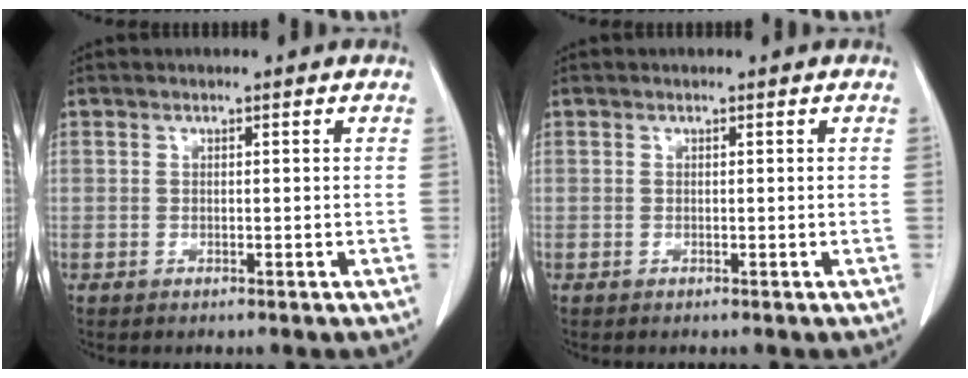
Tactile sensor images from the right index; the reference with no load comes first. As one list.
[{"total": 0.0}]